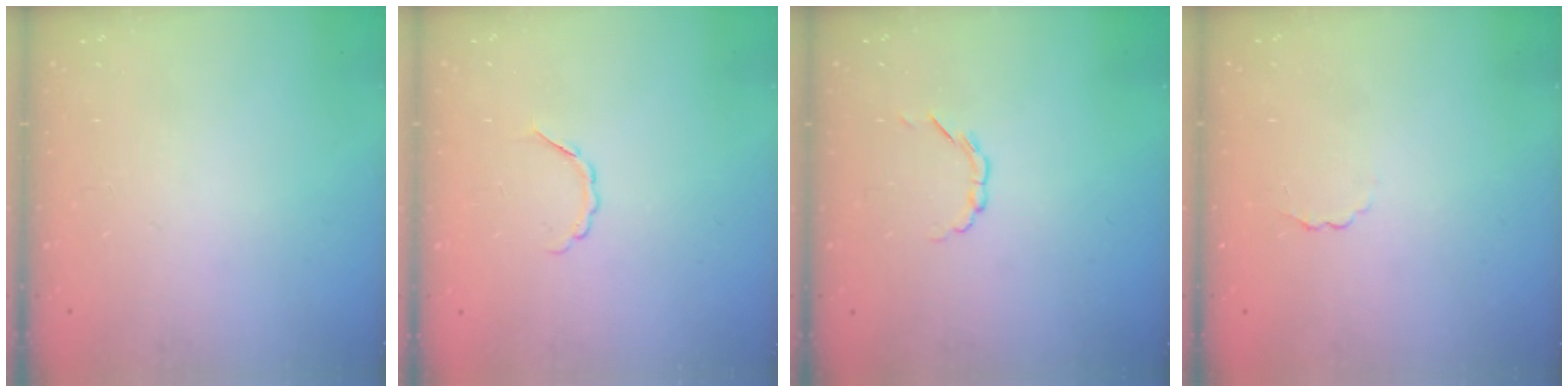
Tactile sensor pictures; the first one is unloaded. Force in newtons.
{"total": 3.6, "press": 3.6, "slide": 0.7}
{"total": 2.1, "press": 2.0, "slide": 0.7}
{"total": 1.7, "press": 1.7, "slide": 0.5}